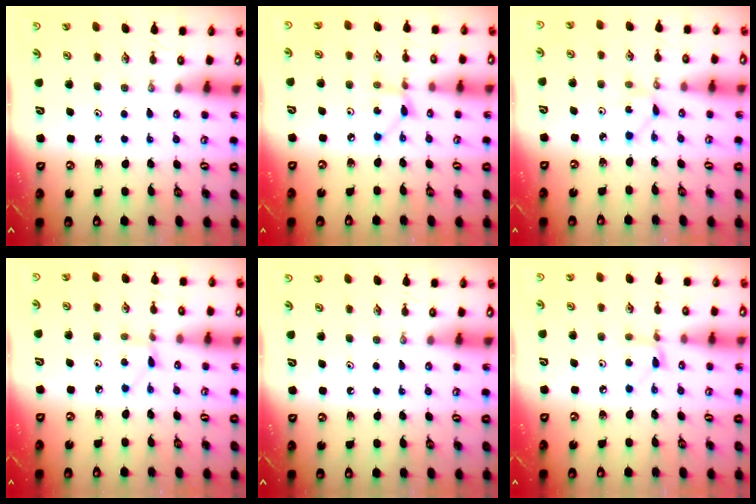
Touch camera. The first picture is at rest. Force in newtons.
{"total": 3.3, "press": 3.3, "slide": 0.1}
{"total": 1.8, "press": 1.8, "slide": 0.3}
{"total": 2.7, "press": 2.7, "slide": 0.3}
{"total": 0.0}
{"total": 3.5, "press": 3.5, "slide": 0.4}